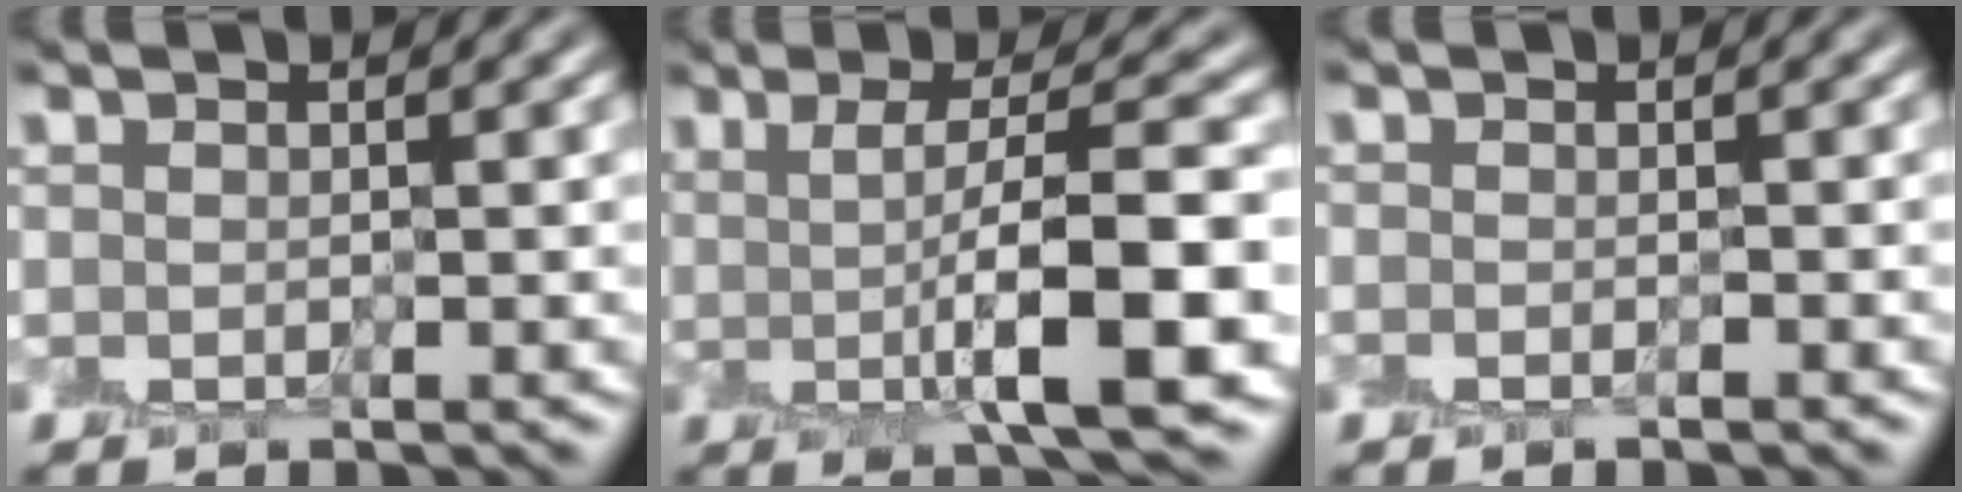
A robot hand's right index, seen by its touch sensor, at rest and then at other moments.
{"total": 7.7, "force": [-0.3, 1.7, 7.5], "torque": [-0.104, 0.003, -0.003]}
{"total": 0.6, "force": [-0.6, 0.0, 0.0], "torque": [-0.001, -0.004, -0.012]}